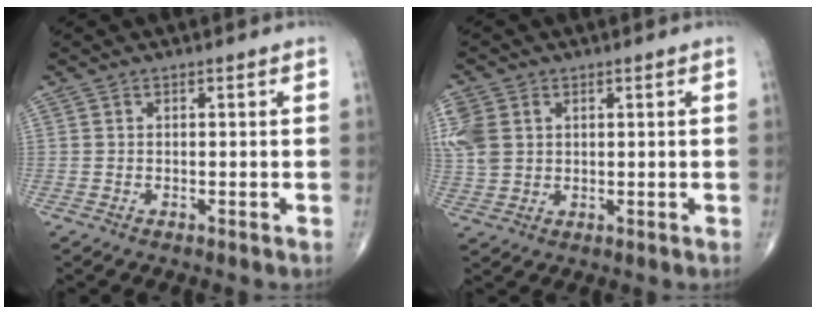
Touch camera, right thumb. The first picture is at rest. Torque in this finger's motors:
{"motor_torque": [0.10, 0.14, 0.61, 0.40, 0.06]}